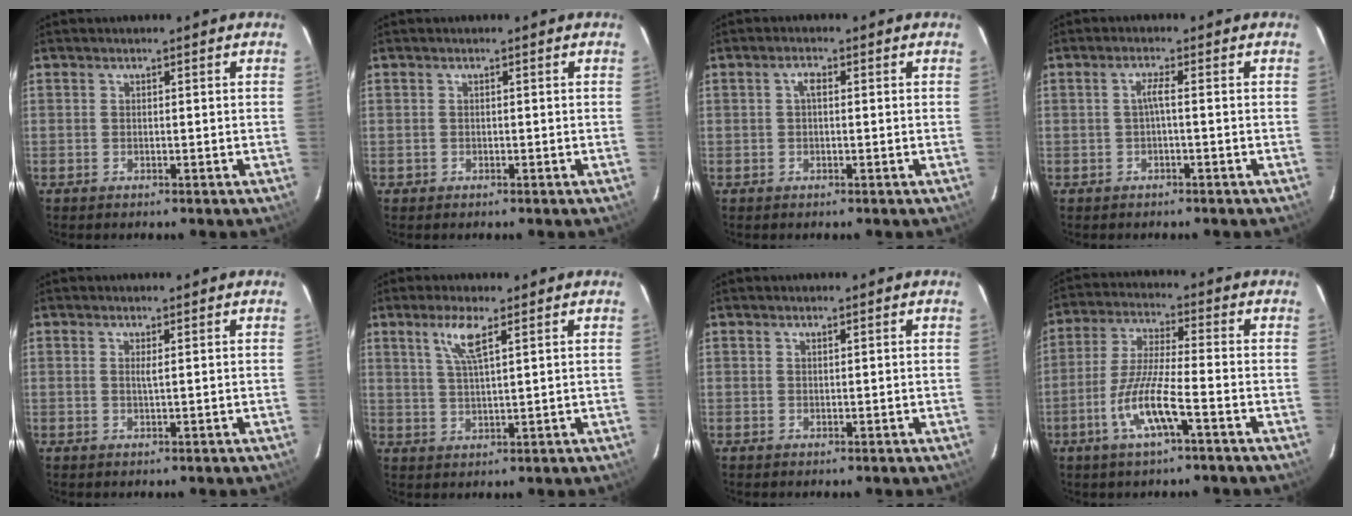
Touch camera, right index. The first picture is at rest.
{"total": 0.9, "force": [-0.2, 0.9, 0.0], "torque": [0.002, 0.004, -0.001]}
{"total": 1.6, "force": [0.2, 0.7, 1.5], "torque": [-0.029, 0.007, 0.001]}
{"total": 1.7, "force": [-0.5, -0.2, 1.6], "torque": [-0.032, 0.004, -0.010]}
{"total": 0.9, "force": [0.3, -0.2, 0.8], "torque": [-0.016, -0.001, 0.004]}
{"total": 5.2, "force": [2.8, 0.6, 4.3], "torque": [-0.088, 0.000, 0.056]}
{"total": 0.0}
{"total": 9.7, "force": [-4.5, 0.7, 8.6], "torque": [-0.183, -0.004, -0.088]}